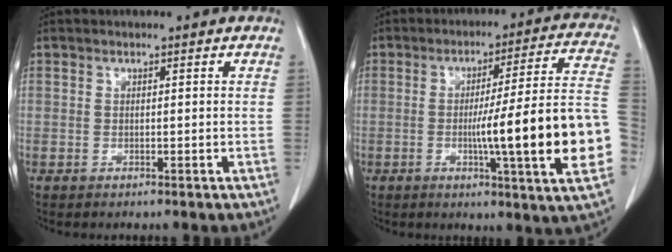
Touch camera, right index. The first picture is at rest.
{"total": 19.4, "force": [-4.0, -0.7, 19.0], "torque": [-0.206, 0.010, -0.057]}